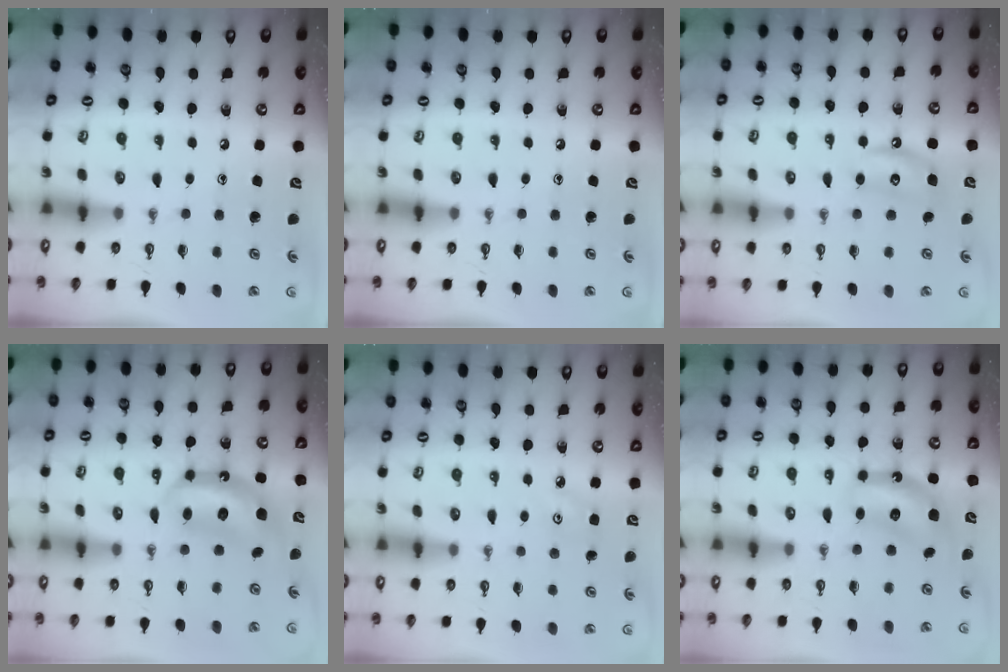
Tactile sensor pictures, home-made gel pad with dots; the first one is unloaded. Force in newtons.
{"total": 0.0}
{"total": 7.7, "press": 7.7, "slide": 0.5}
{"total": 7.1, "press": 7.1, "slide": 0.5}
{"total": 4.7, "press": 4.7, "slide": 0.5}
{"total": 7.4, "press": 7.4, "slide": 0.3}